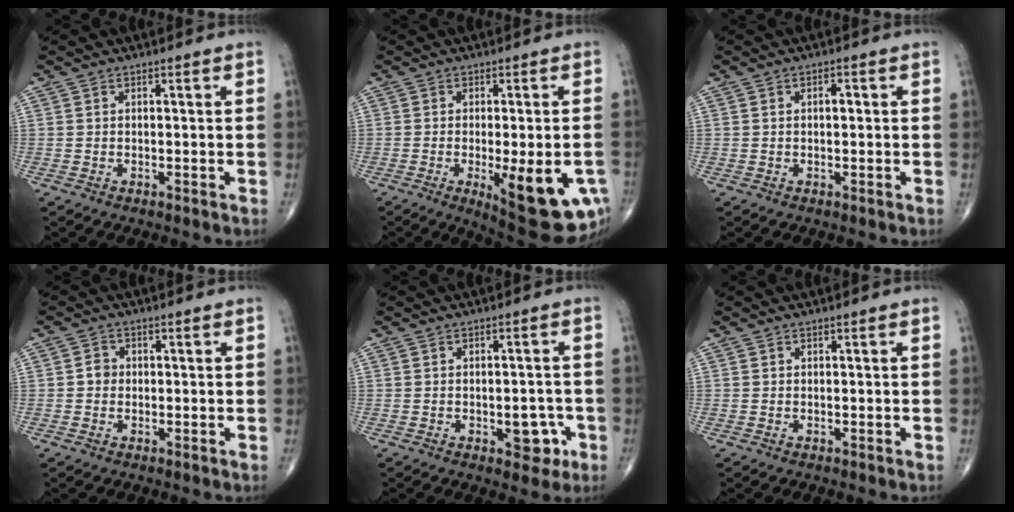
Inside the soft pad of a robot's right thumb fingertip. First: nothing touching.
{"total": 15.7, "force": [-5.0, 4.8, 14.0], "torque": [-0.145, -0.006, -0.049]}
{"total": 1.2, "force": [0.1, 0.6, 1.0], "torque": [-0.013, 0.003, -0.001]}
{"total": 2.0, "force": [-0.1, 1.9, 0.8], "torque": [-0.001, 0.006, -0.007]}
{"total": 5.5, "force": [-1.9, 3.1, 4.1], "torque": [-0.026, 0.012, -0.020]}
{"total": 0.0}